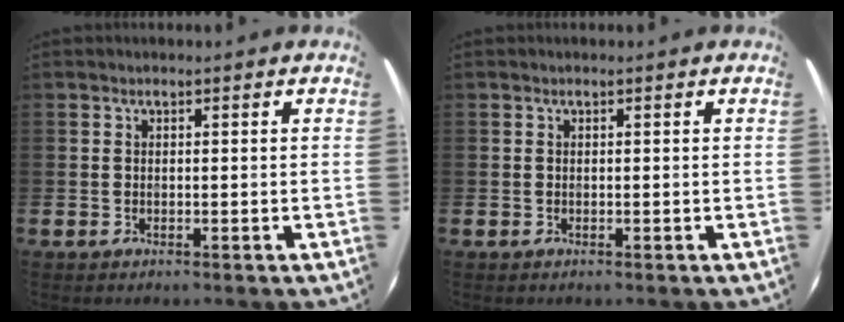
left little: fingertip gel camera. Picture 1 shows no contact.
{"total": 0.0}